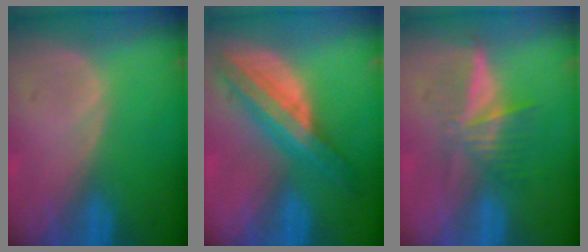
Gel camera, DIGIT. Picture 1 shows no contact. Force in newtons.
{"total": 8.1, "press": 8.1, "slide": 0.4}
{"total": 6.3, "press": 5.3, "slide": 3.4}